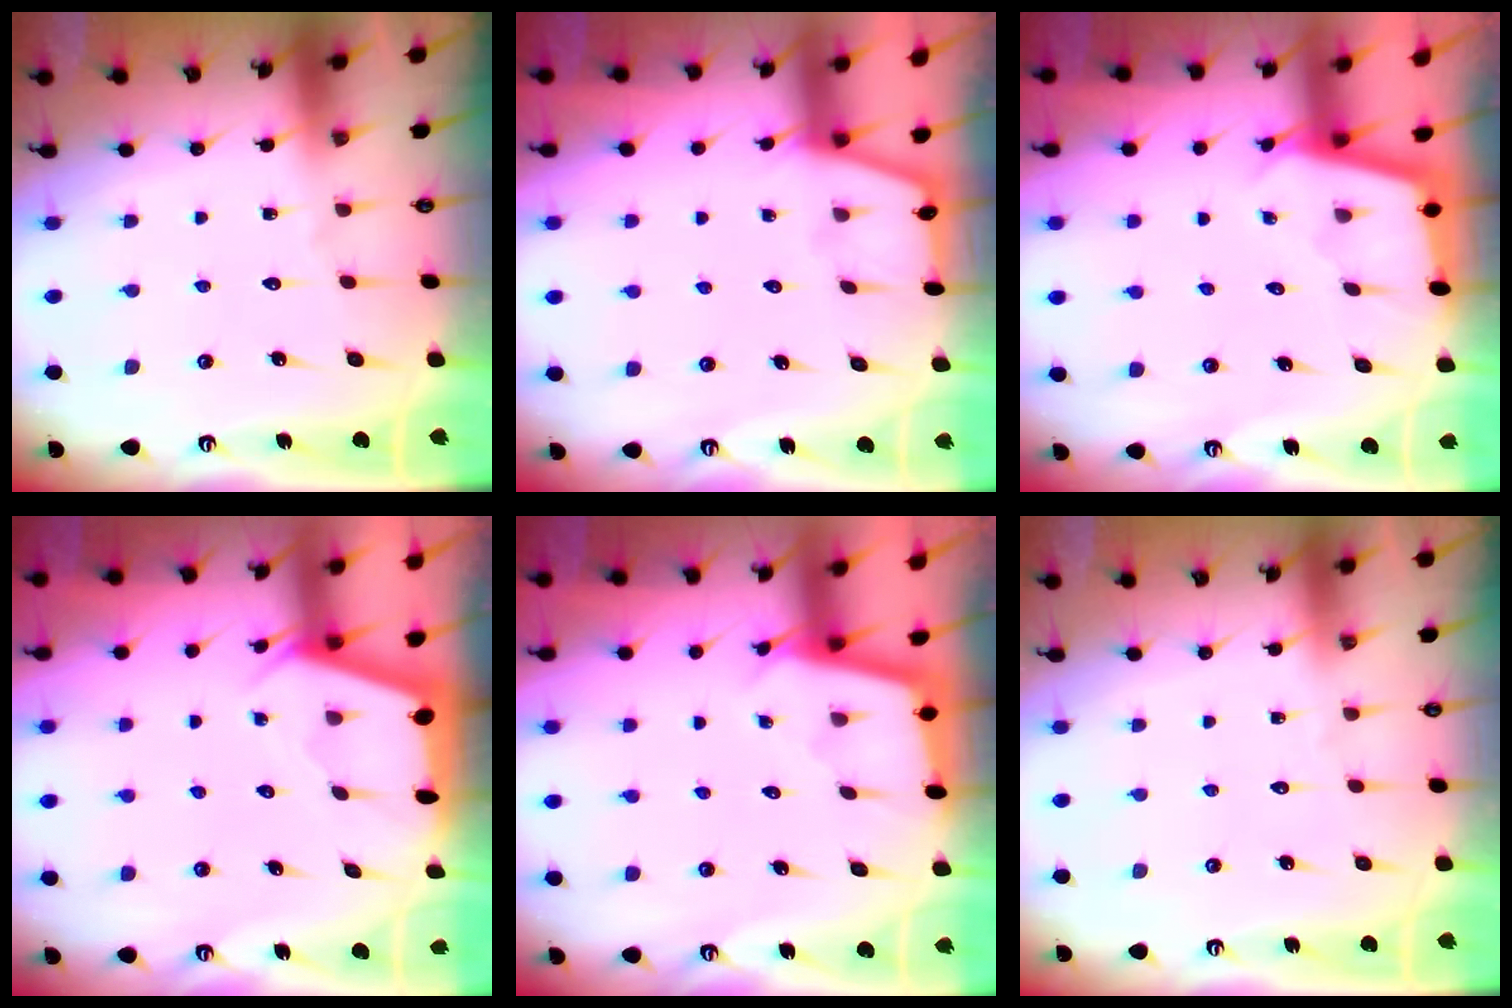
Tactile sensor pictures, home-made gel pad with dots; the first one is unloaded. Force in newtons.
{"total": 1.2, "press": 1.2, "slide": 0.3}
{"total": 2.1, "press": 2.1, "slide": 0.2}
{"total": 2.4, "press": 2.4, "slide": 0.3}
{"total": 2.3, "press": 2.3, "slide": 0.1}
{"total": 0.0}